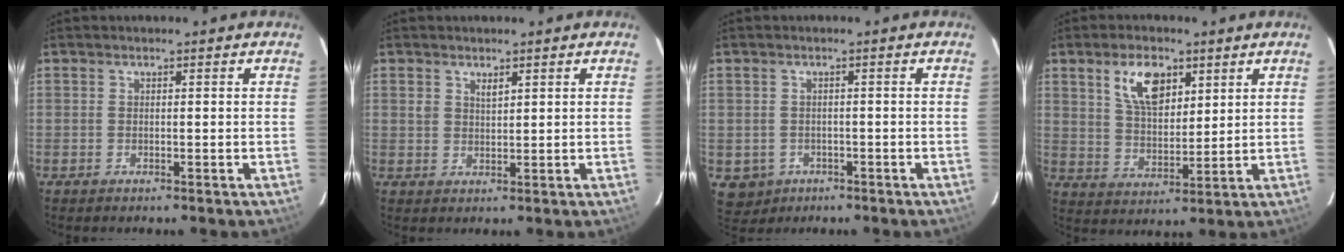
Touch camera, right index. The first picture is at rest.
{"total": 2.2, "force": [1.3, 1.3, 1.2], "torque": [-0.017, 0.003, 0.025]}
{"total": 4.7, "force": [-1.7, 4.3, 1.0], "torque": [-0.031, 0.000, -0.012]}
{"total": 9.7, "force": [4.8, 5.1, 6.7], "torque": [-0.119, 0.010, 0.095]}